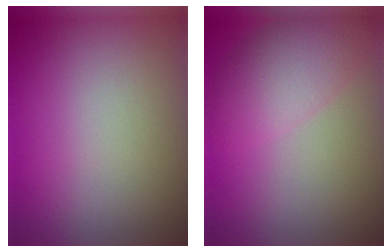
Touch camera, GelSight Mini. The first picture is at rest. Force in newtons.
{"total": 4.3, "press": 4.3, "slide": 0.1}